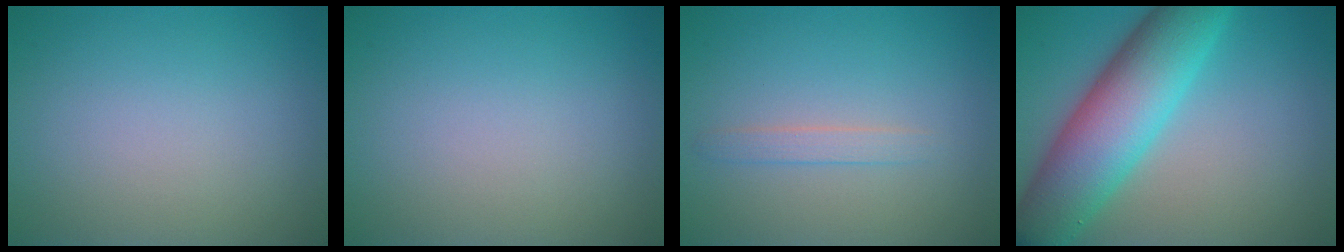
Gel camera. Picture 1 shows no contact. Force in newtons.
{"total": 0.0}
{"total": 1.2, "press": 1.2, "slide": 0.1}
{"total": 9.9, "press": 9.9, "slide": 0.0}